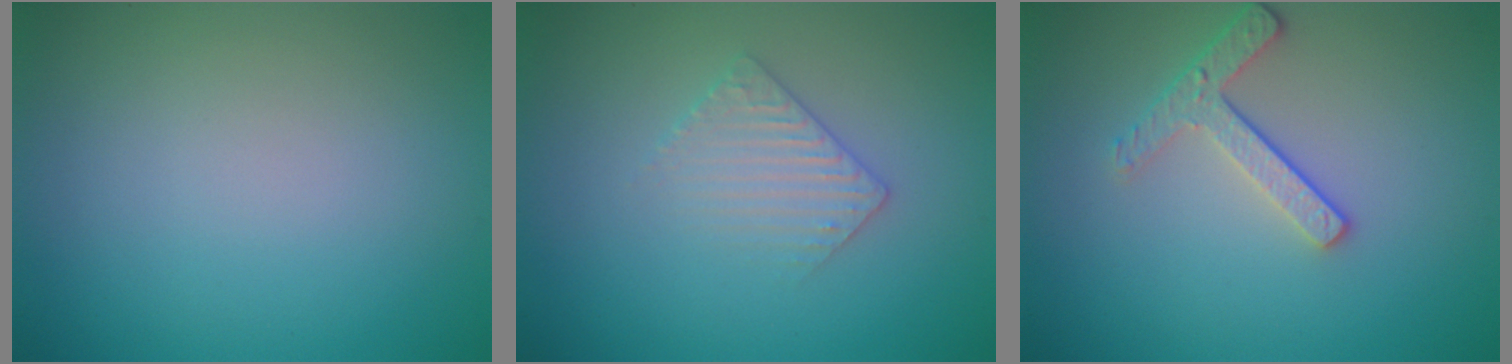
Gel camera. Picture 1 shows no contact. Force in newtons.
{"total": 2.2, "press": 2.2, "slide": 0.5}
{"total": 2.6, "press": 2.2, "slide": 1.3}